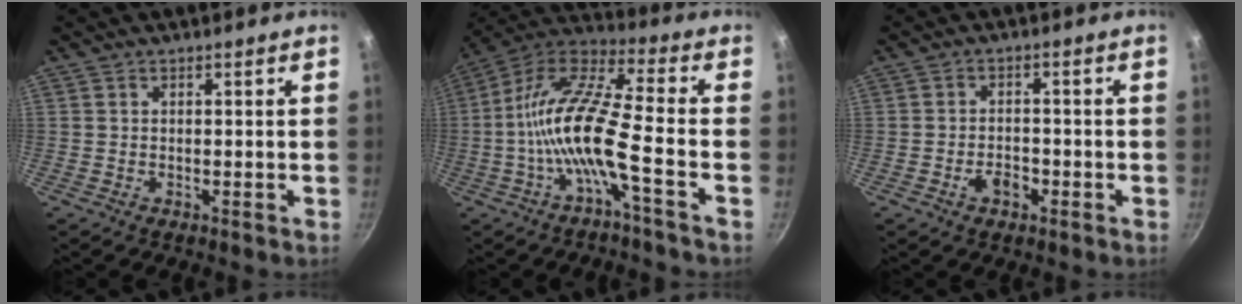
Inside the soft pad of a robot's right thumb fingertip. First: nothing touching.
{"total": 15.1, "force": [-4.0, 2.4, 14.4], "torque": [-0.283, 0.042, -0.094]}
{"total": 3.7, "force": [-1.7, 2.3, 2.4], "torque": [-0.030, 0.015, -0.029]}